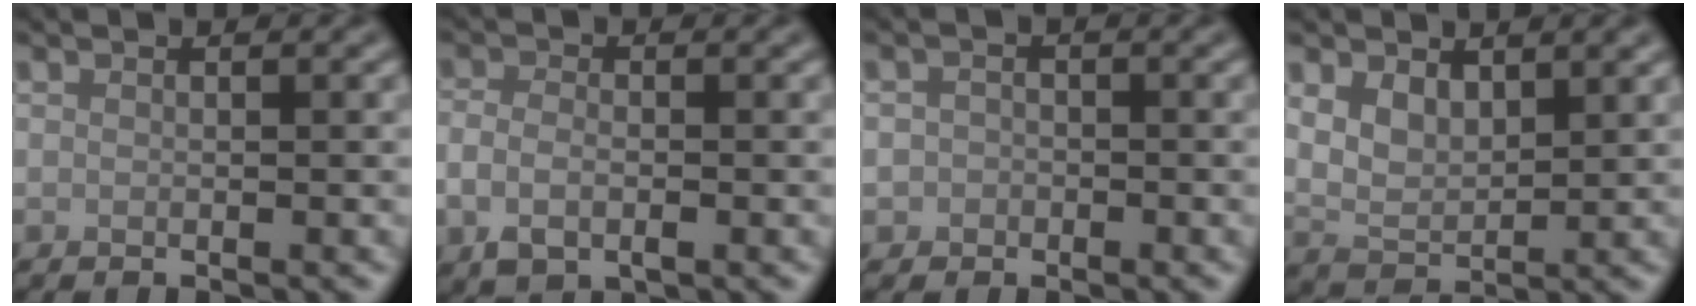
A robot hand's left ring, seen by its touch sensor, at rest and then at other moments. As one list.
[{"total": 3.2, "force": [-0.9, 2.0, 2.3], "torque": [-0.054, -0.007, -0.021]}, {"total": 1.4, "force": [-0.5, 1.3, 0.2], "torque": [0.008, -0.001, -0.012]}, {"total": 3.3, "force": [1.4, 1.8, 2.4], "torque": [-0.054, -0.004, 0.032]}]